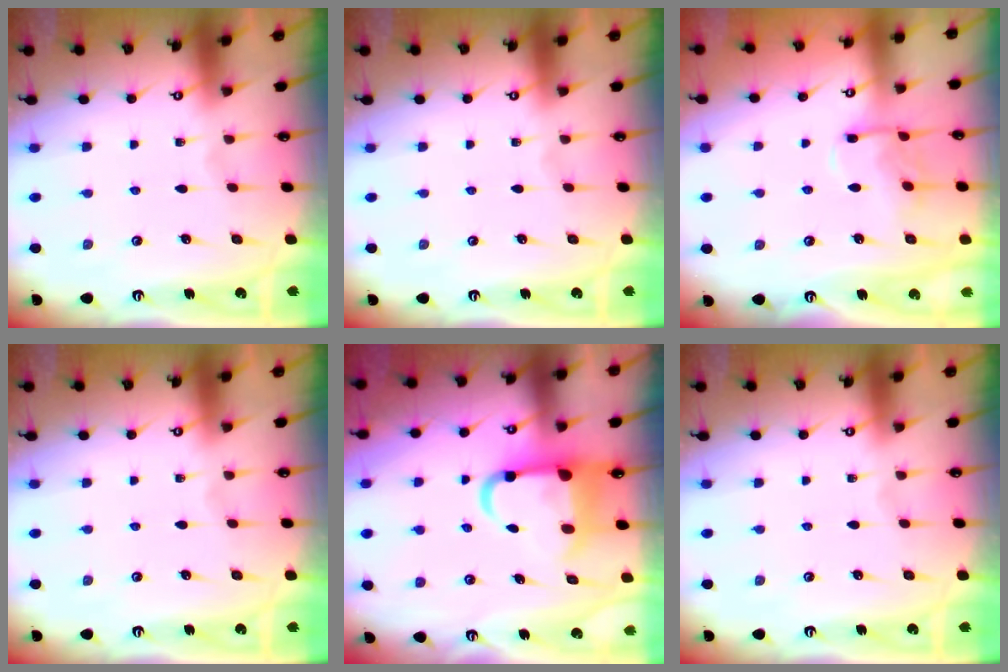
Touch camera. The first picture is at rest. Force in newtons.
{"total": 0.0}
{"total": 9.0, "press": 9.0, "slide": 0.9}
{"total": 0.0}
{"total": 9.4, "press": 9.0, "slide": 2.8}
{"total": 0.0}